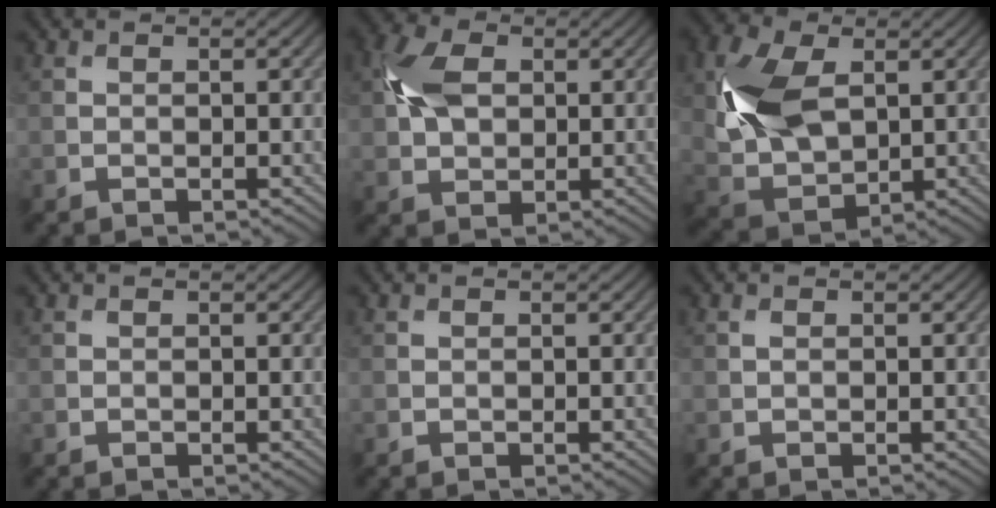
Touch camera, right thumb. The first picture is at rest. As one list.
[{"total": 6.4, "force": [1.4, 4.4, 4.4], "torque": [-0.111, 0.012, 0.021]}, {"total": 10.8, "force": [2.3, 6.9, 8.1], "torque": [-0.210, 0.006, 0.044]}, {"total": 0.0}, {"total": 0.0}, {"total": 0.6, "force": [0.2, 0.3, 0.4], "torque": [-0.011, 0.001, 0.002]}]